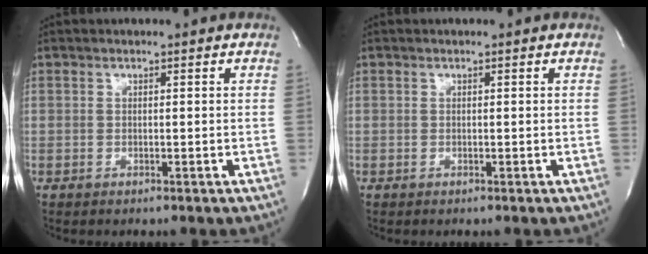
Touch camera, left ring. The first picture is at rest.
{"total": 0.0}